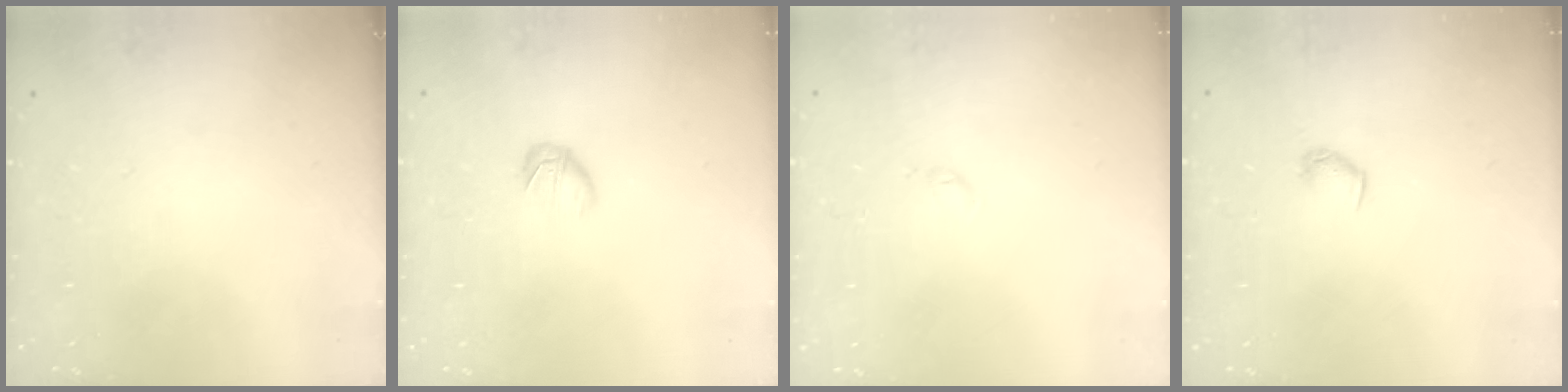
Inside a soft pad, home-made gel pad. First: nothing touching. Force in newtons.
{"total": 2.8, "press": 2.7, "slide": 0.9}
{"total": 2.6, "press": 2.6, "slide": 0.4}
{"total": 3.0, "press": 2.9, "slide": 0.7}